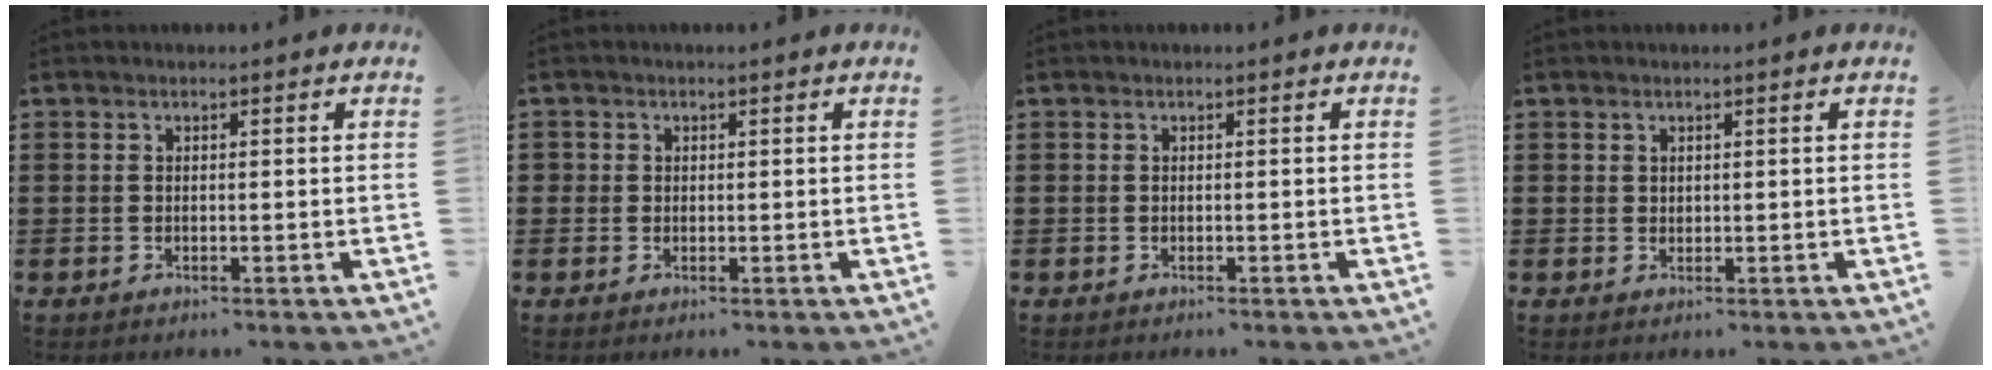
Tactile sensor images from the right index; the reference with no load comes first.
{"total": 0.9, "force": [0.2, 0.9, 0.2], "torque": [-0.005, 0.005, 0.003]}
{"total": 0.0}
{"total": 0.8, "force": [0.5, 0.6, 0.2], "torque": [-0.006, 0.002, 0.011]}